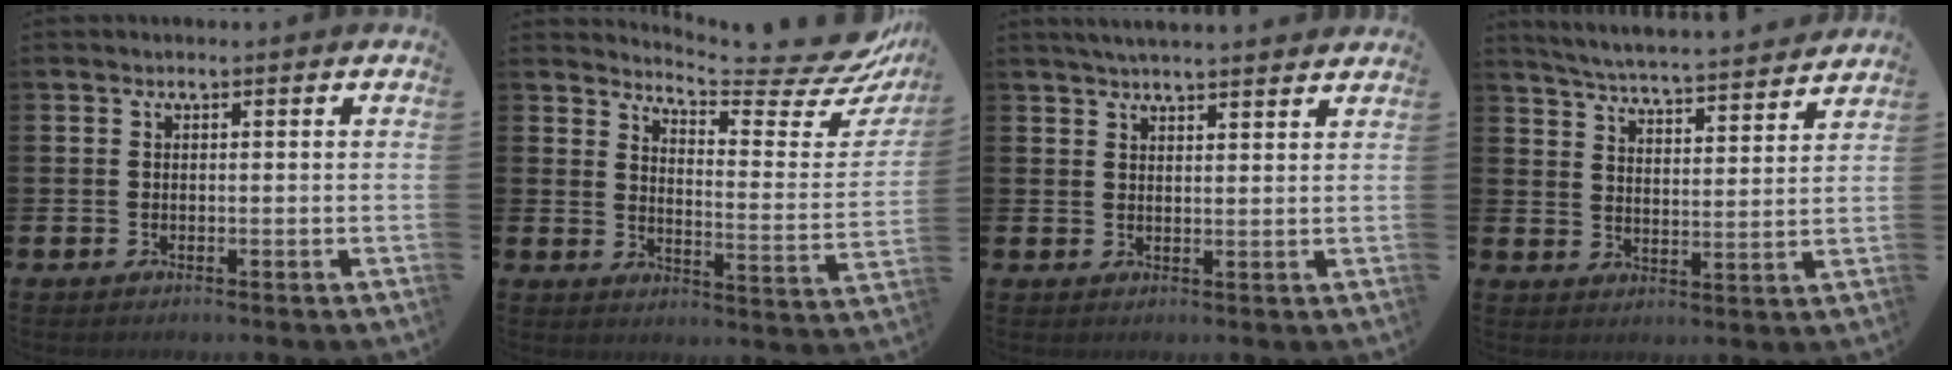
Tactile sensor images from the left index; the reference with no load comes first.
{"total": 7.2, "force": [6.8, 0.6, 2.4], "torque": [-0.056, -0.063, 0.113]}
{"total": 3.5, "force": [3.4, 0.0, 0.8], "torque": [-0.023, -0.010, 0.061]}
{"total": 5.2, "force": [5.1, -0.2, 0.9], "torque": [-0.042, -0.043, 0.086]}